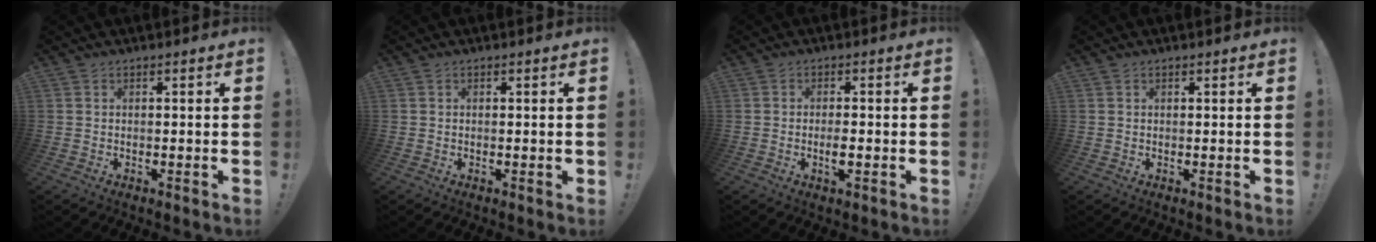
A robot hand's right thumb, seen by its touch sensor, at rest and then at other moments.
{"total": 0.6, "force": [-0.1, 0.3, 0.5], "torque": [-0.009, 0.002, -0.002]}
{"total": 3.4, "force": [-1.3, 0.9, 3.0], "torque": [-0.055, 0.001, -0.025]}
{"total": 0.0}